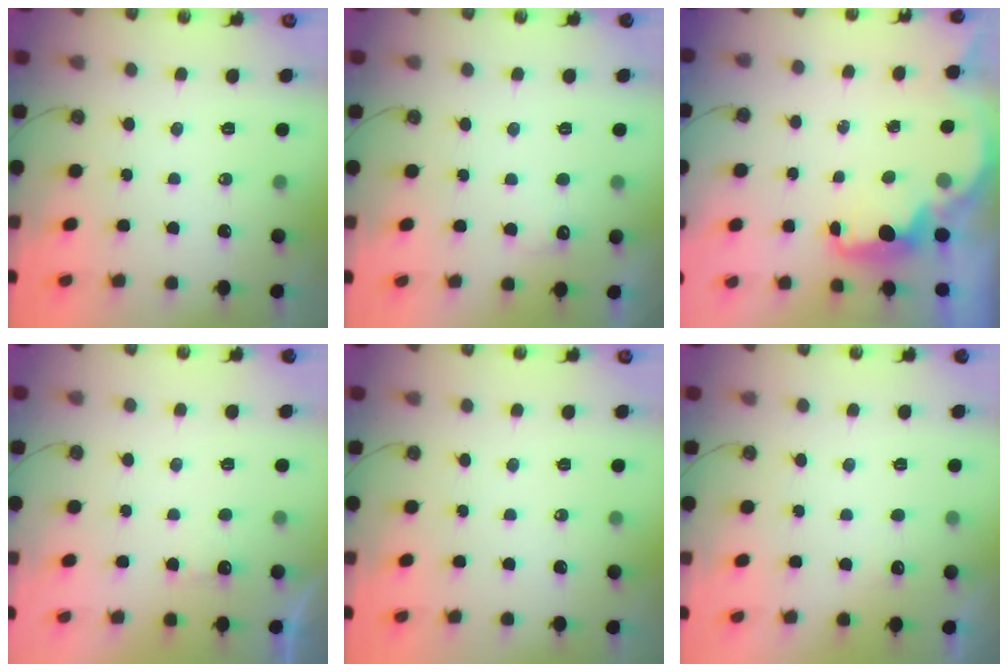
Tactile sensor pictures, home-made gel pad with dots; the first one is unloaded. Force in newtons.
{"total": 6.0, "press": 5.9, "slide": 1.3}
{"total": 2.4, "press": 2.3, "slide": 0.8}
{"total": 2.0, "press": 1.8, "slide": 0.9}
{"total": 0.0}
{"total": 2.6, "press": 2.4, "slide": 0.9}